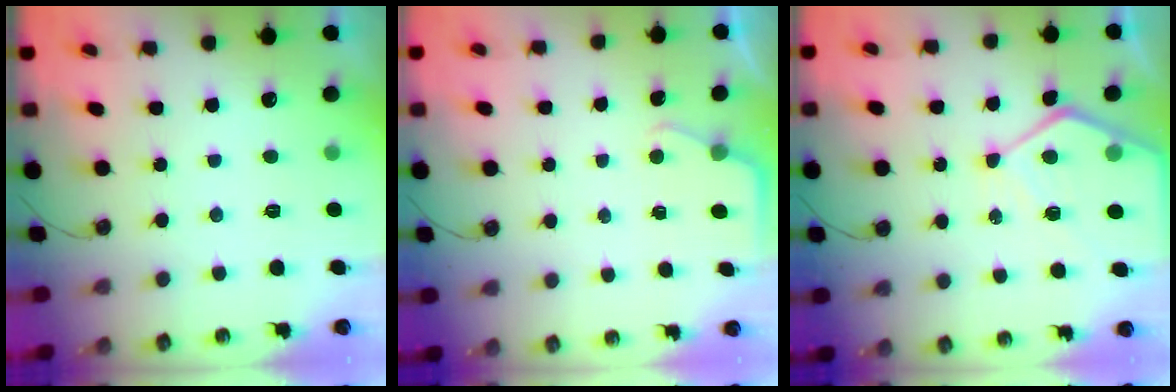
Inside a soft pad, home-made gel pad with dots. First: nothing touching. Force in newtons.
{"total": 2.7, "press": 2.7, "slide": 0.4}
{"total": 11.6, "press": 11.6, "slide": 1.1}